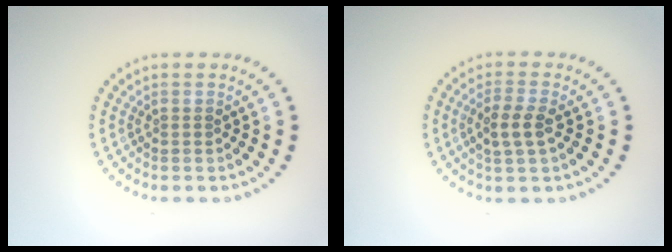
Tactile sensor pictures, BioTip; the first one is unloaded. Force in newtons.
{"total": 2.6, "press": 2.5, "slide": 0.8}